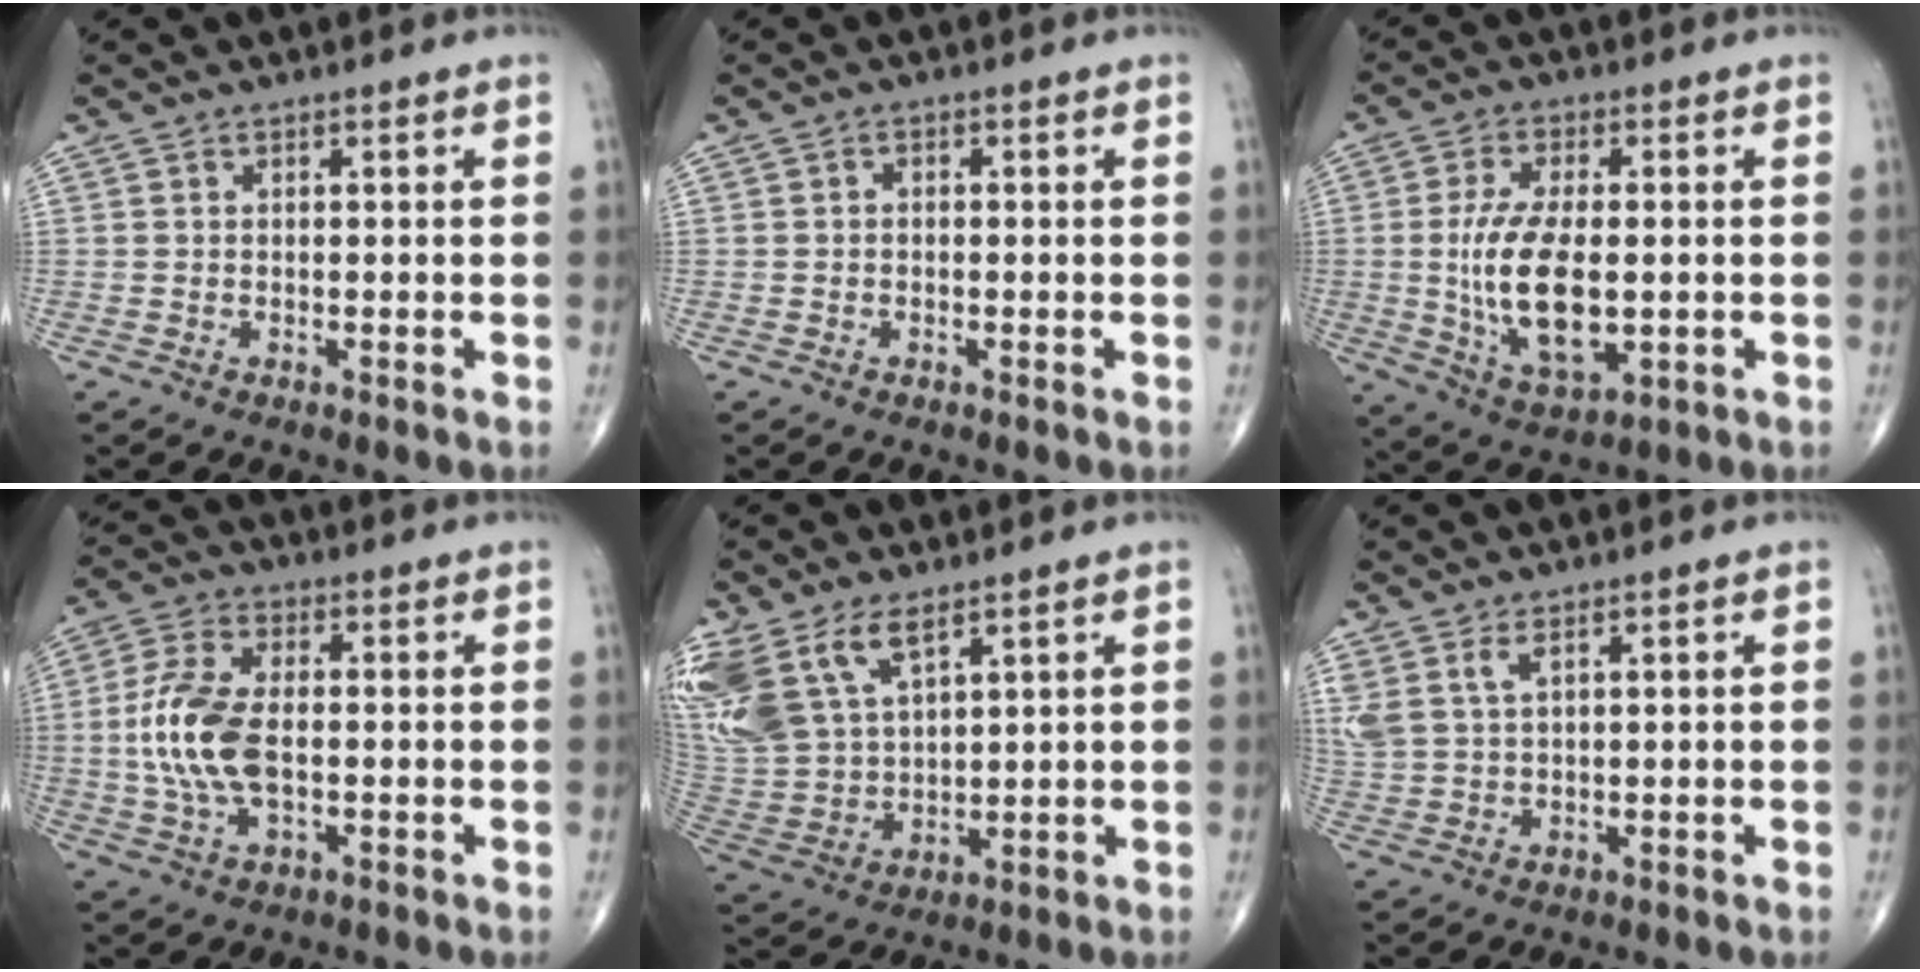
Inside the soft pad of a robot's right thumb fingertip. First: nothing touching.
{"total": 0.7, "force": [-0.2, 0.6, 0.4], "torque": [0.001, 0.004, -0.007]}
{"total": 14.2, "force": [-1.0, 6.8, 12.4], "torque": [-0.235, -0.013, -0.010]}
{"total": 11.5, "force": [-0.7, 5.8, 9.9], "torque": [-0.221, 0.010, -0.014]}
{"total": 16.9, "force": [9.3, 9.1, 10.8], "torque": [-0.246, -0.017, 0.199]}
{"total": 5.3, "force": [2.9, 2.3, 3.7], "torque": [-0.091, -0.002, 0.069]}